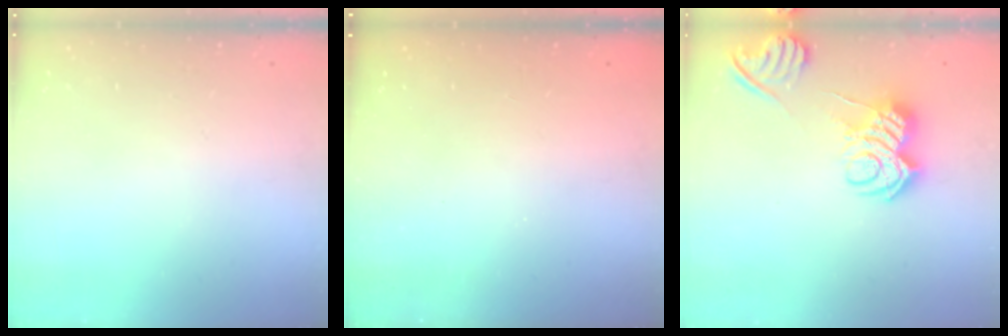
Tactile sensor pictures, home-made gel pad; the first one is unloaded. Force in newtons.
{"total": 2.5, "press": 2.4, "slide": 0.8}
{"total": 10.0, "press": 10.0, "slide": 0.8}